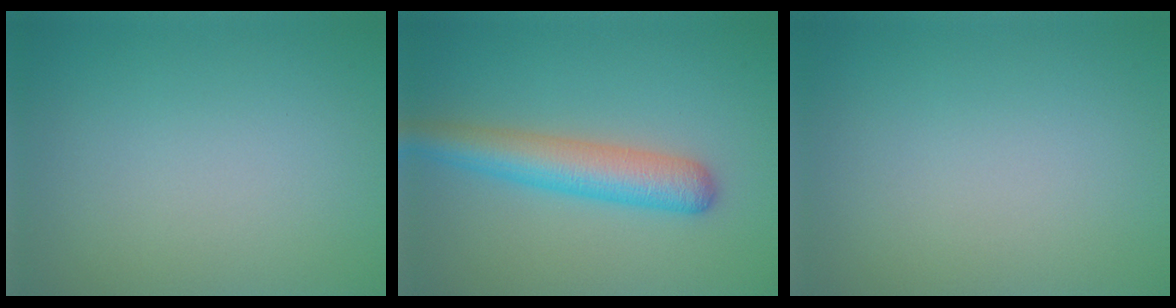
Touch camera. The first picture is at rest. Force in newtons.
{"total": 5.1, "press": 5.1, "slide": 0.1}
{"total": 0.0}